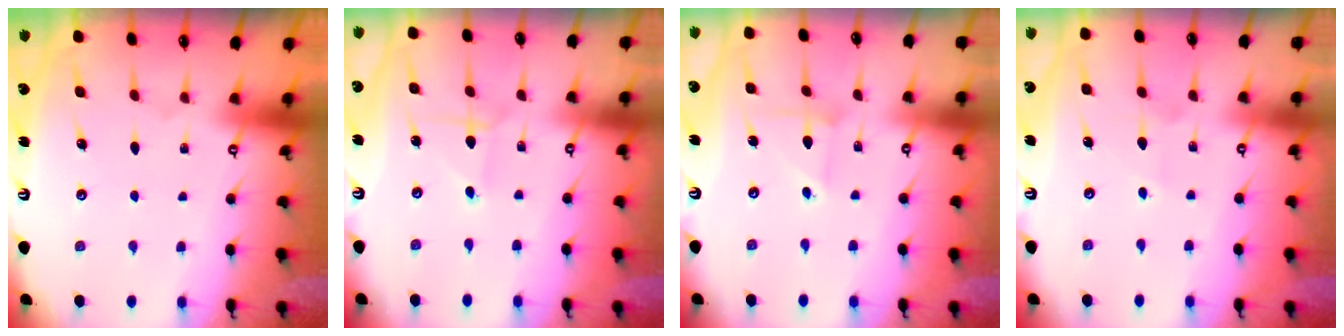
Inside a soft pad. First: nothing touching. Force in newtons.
{"total": 1.8, "press": 1.7, "slide": 0.2}
{"total": 2.4, "press": 2.4, "slide": 0.2}
{"total": 3.5, "press": 3.3, "slide": 1.1}